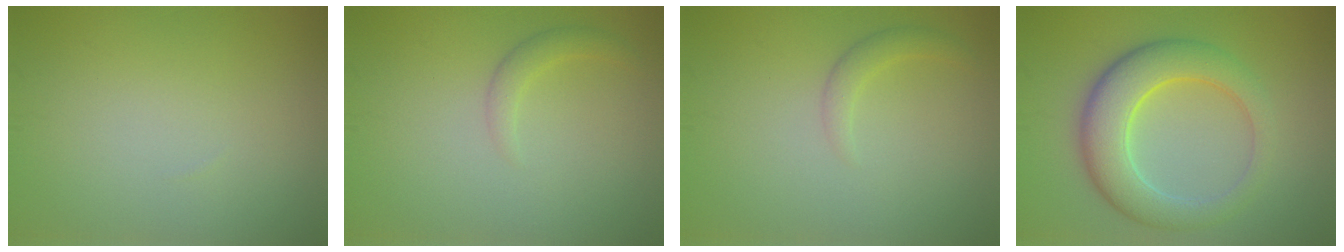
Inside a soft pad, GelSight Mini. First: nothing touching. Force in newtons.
{"total": 1.5, "press": 1.5, "slide": 0.0}
{"total": 1.5, "press": 1.5, "slide": 0.0}
{"total": 6.7, "press": 6.7, "slide": 0.2}